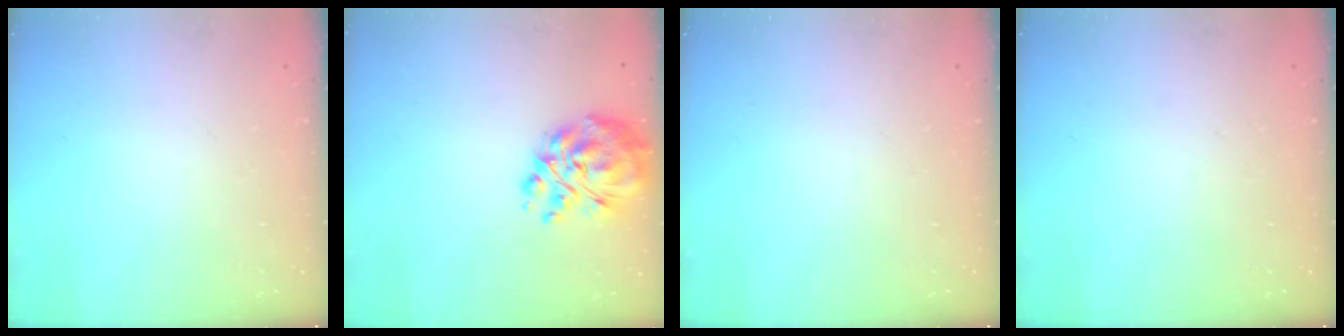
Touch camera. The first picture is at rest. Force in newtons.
{"total": 12.9, "press": 12.0, "slide": 4.5}
{"total": 0.0}
{"total": 0.0}